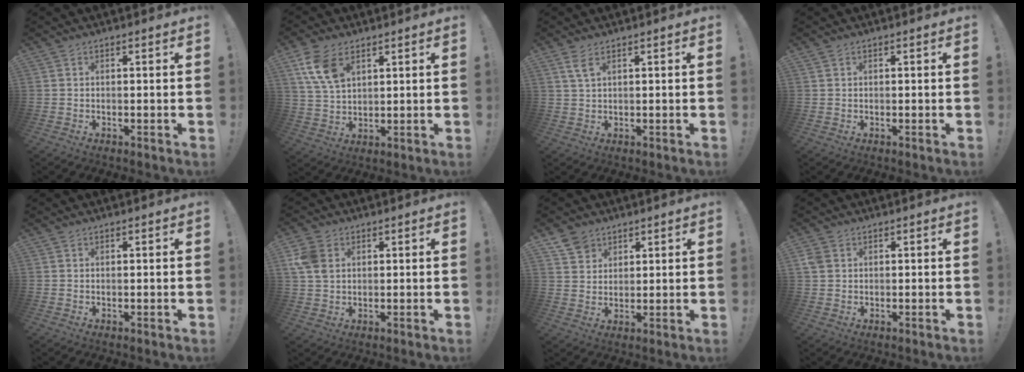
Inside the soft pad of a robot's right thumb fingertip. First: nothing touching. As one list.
[{"total": 10.1, "force": [5.2, 6.0, 6.3], "torque": [-0.122, -0.013, 0.103]}, {"total": 3.8, "force": [2.0, 1.4, 2.9], "torque": [-0.055, -0.004, 0.037]}, {"total": 0.0}, {"total": 0.0}, {"total": 7.4, "force": [2.2, 5.5, 4.4], "torque": [-0.092, 0.005, 0.046]}, {"total": 5.6, "force": [3.9, 3.9, 0.8], "torque": [-0.008, -0.024, 0.075]}, {"total": 3.3, "force": [1.3, 2.6, 1.5], "torque": [-0.030, 0.005, 0.027]}]